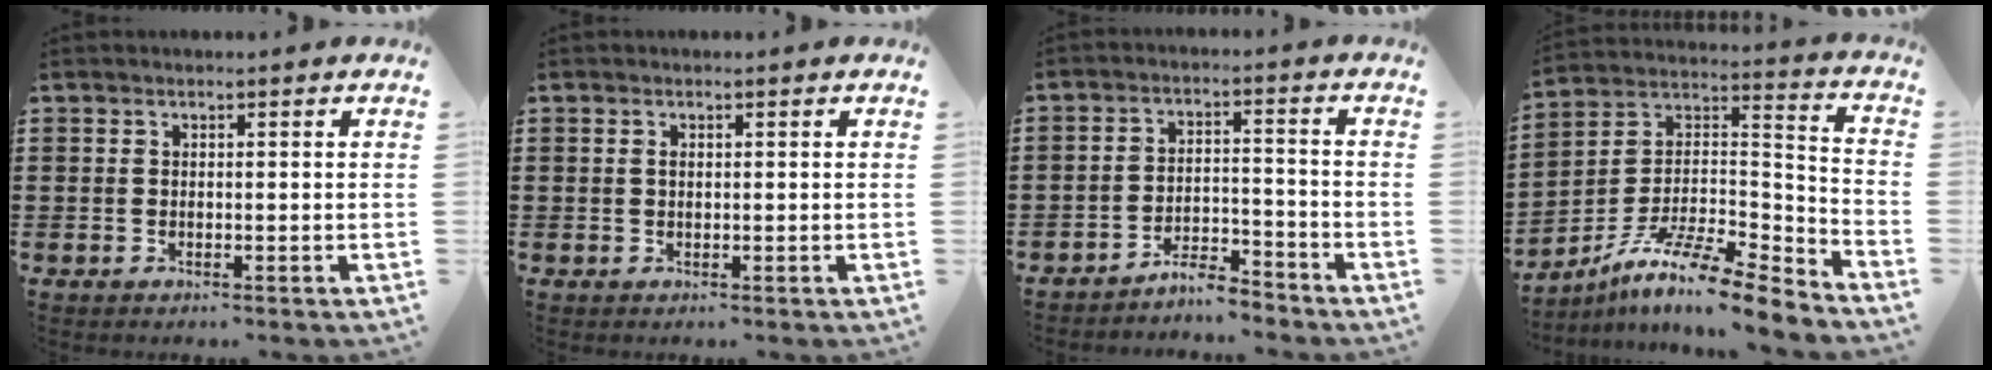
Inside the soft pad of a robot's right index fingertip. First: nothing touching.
{"total": 0.6, "force": [0.1, 0.3, 0.5], "torque": [-0.012, -0.001, 0.001]}
{"total": 4.9, "force": [-4.7, 0.4, 1.2], "torque": [-0.030, 0.006, -0.096]}
{"total": 10.7, "force": [-8.3, 1.7, 6.5], "torque": [-0.120, 0.012, -0.163]}